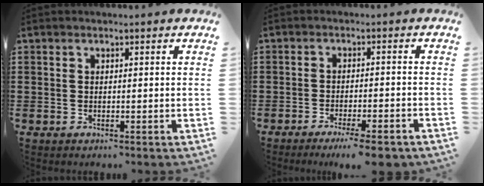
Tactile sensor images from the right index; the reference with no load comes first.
{"total": 4.2, "force": [-3.5, 0.0, 2.4], "torque": [-0.039, -0.008, -0.064]}